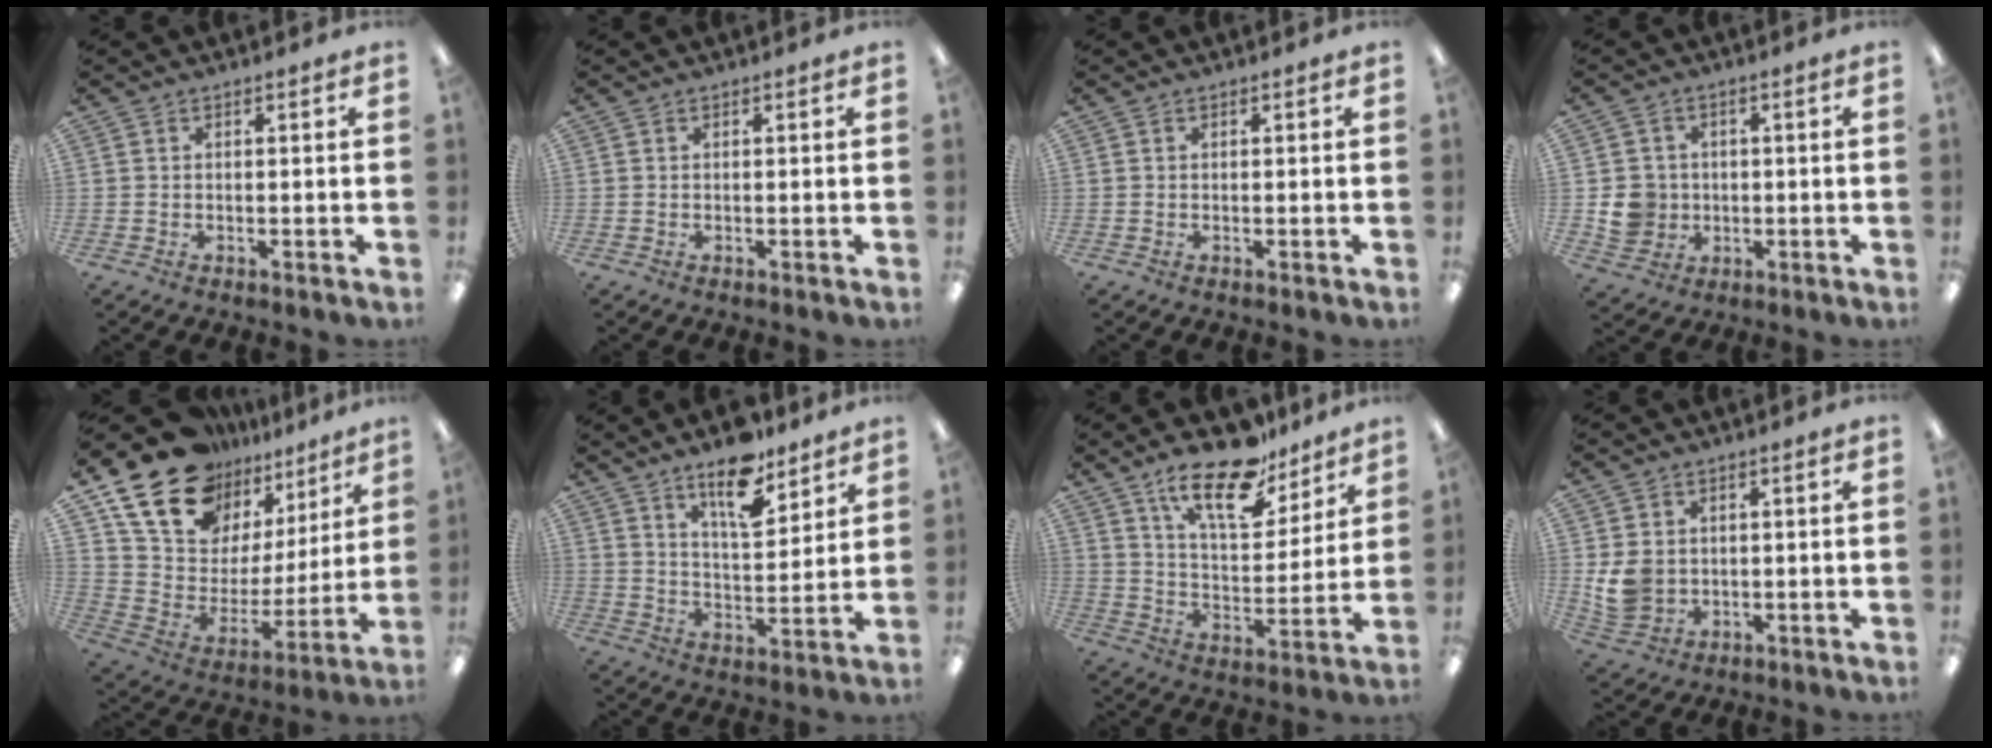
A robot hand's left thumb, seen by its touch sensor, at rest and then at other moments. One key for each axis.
{"total": 0.0}
{"total": 0.0}
{"total": 7.0, "fx": -0.6, "fy": 6.6, "fz": 2.1, "tx": -0.044, "ty": 0.012, "tz": -0.006}
{"total": 20.2, "fx": 15.0, "fy": 11.3, "fz": 7.4, "tx": -0.149, "ty": -0.099, "tz": 0.278}
{"total": 12.8, "fx": 9.4, "fy": 4.8, "fz": 7.3, "tx": -0.101, "ty": -0.056, "tz": 0.161}
{"total": 18.1, "fx": 13.1, "fy": 7.3, "fz": 10.2, "tx": -0.168, "ty": -0.070, "tz": 0.224}
{"total": 7.0, "fx": 0.6, "fy": 6.2, "fz": 3.2, "tx": -0.068, "ty": 0.007, "tz": 0.014}